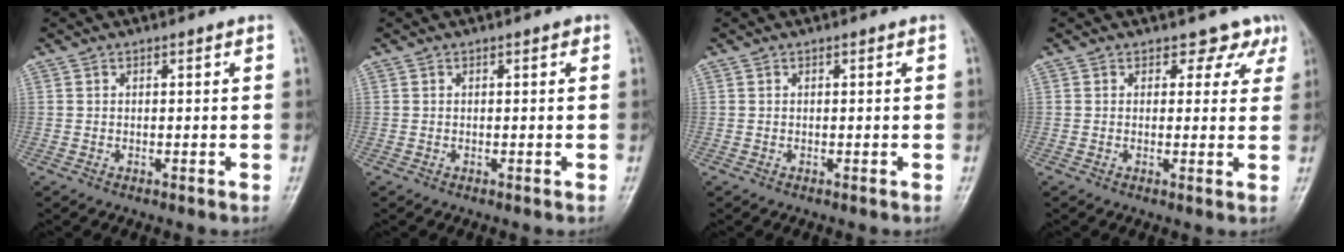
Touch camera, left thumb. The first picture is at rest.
{"total": 0.6, "force": [0.1, 0.5, 0.4], "torque": [0.005, 0.002, -0.003]}
{"total": 0.0}
{"total": 4.3, "force": [3.1, 2.9, 0.4], "torque": [0.027, -0.019, 0.021]}